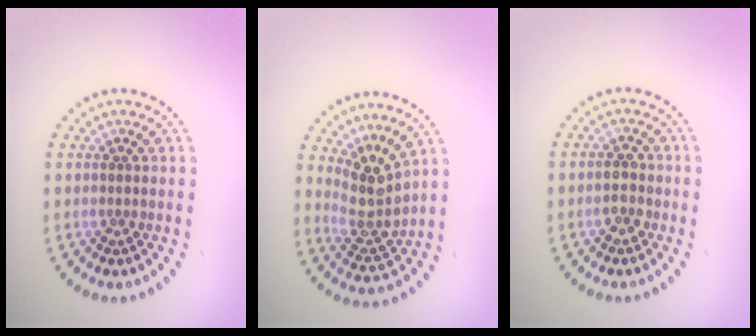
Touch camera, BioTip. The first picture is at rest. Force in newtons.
{"total": 3.7, "press": 2.7, "slide": 2.5}
{"total": 1.8, "press": 1.8, "slide": 0.1}